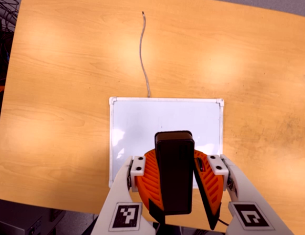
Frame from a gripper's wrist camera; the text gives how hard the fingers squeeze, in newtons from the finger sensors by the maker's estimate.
{"total": 9.3, "left": 9.7, "right": 8.9}